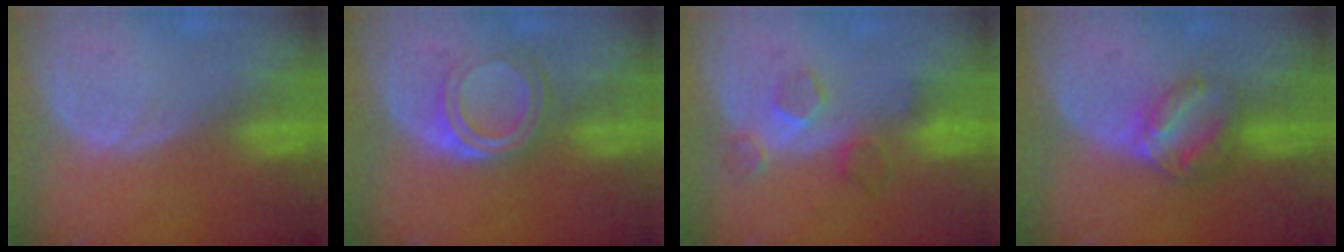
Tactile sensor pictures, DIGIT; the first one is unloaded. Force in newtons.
{"total": 4.4, "press": 4.4, "slide": 0.2}
{"total": 4.5, "press": 4.2, "slide": 1.6}
{"total": 6.2, "press": 5.3, "slide": 3.2}